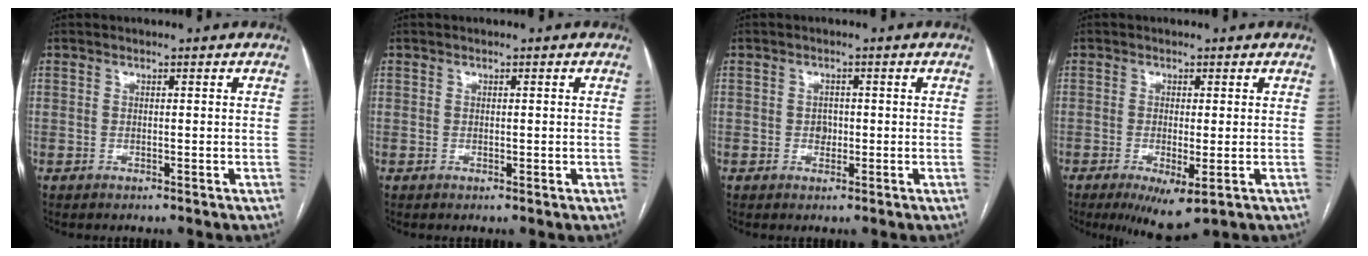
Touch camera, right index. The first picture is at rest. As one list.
[{"total": 0.7, "force": [0.0, 0.4, 0.5], "torque": [-0.008, -0.001, 0.003]}, {"total": 1.6, "force": [-0.1, 1.3, 0.9], "torque": [-0.013, 0.003, 0.000]}, {"total": 6.2, "force": [-2.6, 1.5, 5.4], "torque": [-0.083, -0.017, -0.032]}]